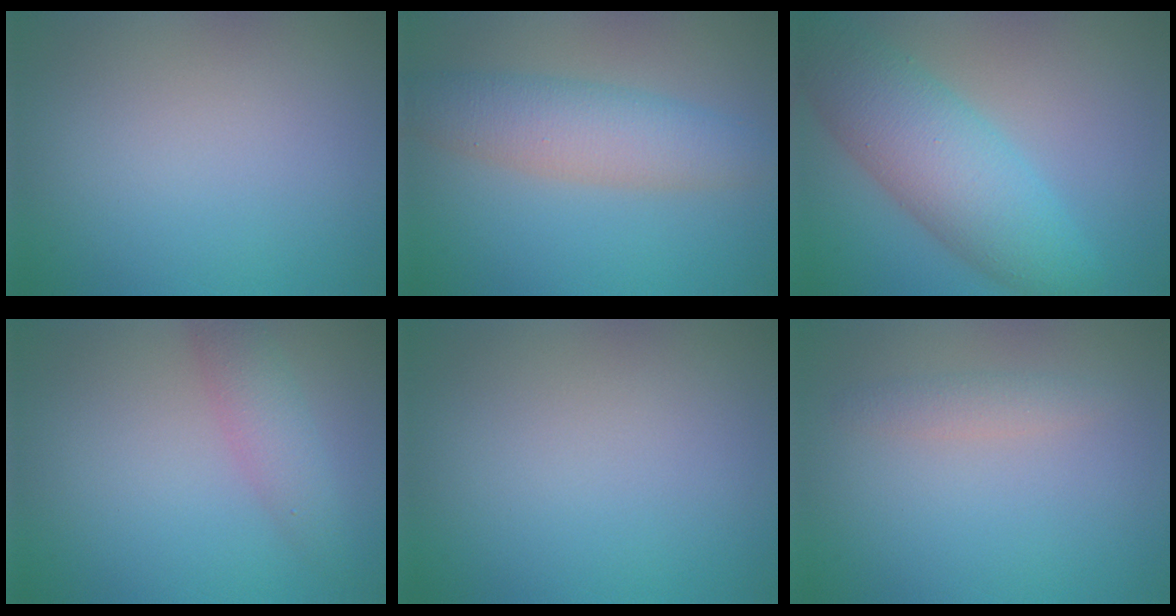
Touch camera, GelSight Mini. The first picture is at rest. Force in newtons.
{"total": 4.8, "press": 4.8, "slide": 0.1}
{"total": 7.7, "press": 7.7, "slide": 0.2}
{"total": 2.6, "press": 2.6, "slide": 0.0}
{"total": 0.0}
{"total": 1.3, "press": 1.3, "slide": 0.0}